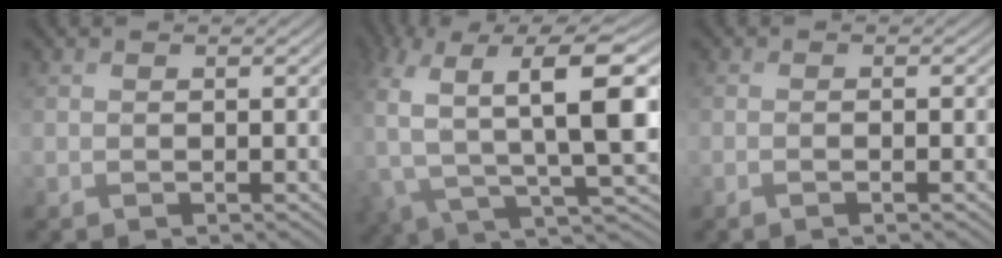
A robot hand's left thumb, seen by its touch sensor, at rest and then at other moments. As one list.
[{"total": 13.6, "force": [-1.5, 6.5, 11.9], "torque": [-0.264, -0.016, -0.024]}, {"total": 1.4, "force": [-0.4, 0.0, 1.3], "torque": [-0.023, 0.003, -0.013]}]